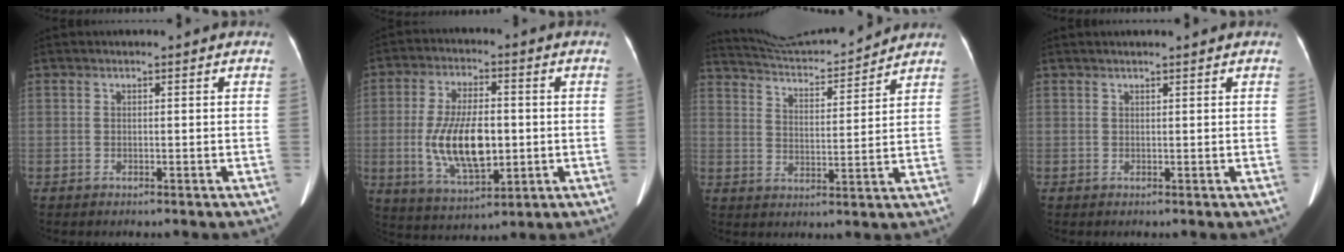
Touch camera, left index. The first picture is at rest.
{"total": 12.1, "force": [-1.4, 5.0, 10.9], "torque": [-0.224, -0.011, -0.019]}
{"total": 13.3, "force": [12.9, 0.2, 3.3], "torque": [-0.070, 0.003, 0.204]}
{"total": 2.2, "force": [1.9, 0.2, 1.1], "torque": [-0.012, 0.016, 0.026]}